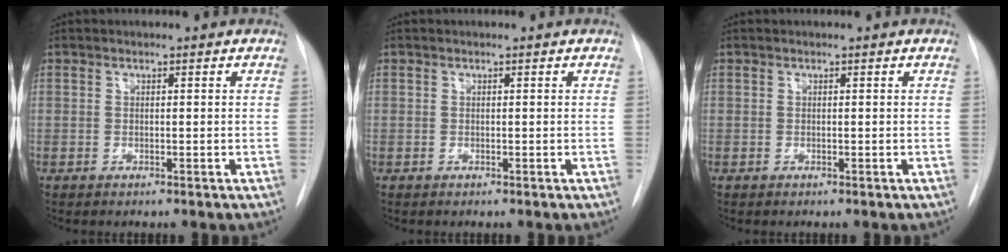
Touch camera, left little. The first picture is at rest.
{"total": 0.0}
{"total": 0.0}